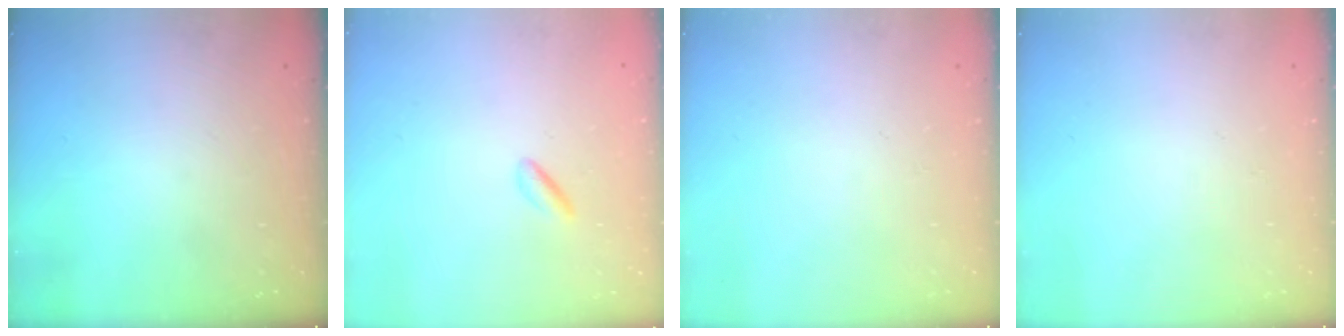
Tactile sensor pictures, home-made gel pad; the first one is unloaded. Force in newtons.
{"total": 1.5, "press": 1.3, "slide": 0.6}
{"total": 0.0}
{"total": 0.0}